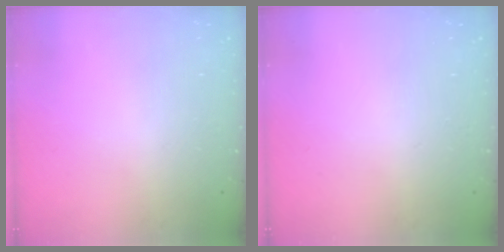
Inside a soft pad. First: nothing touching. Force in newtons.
{"total": 0.0}